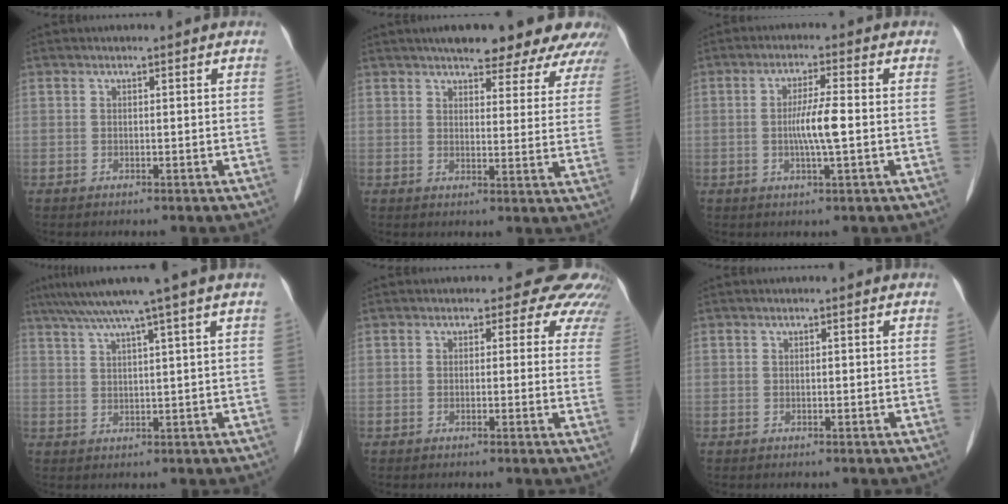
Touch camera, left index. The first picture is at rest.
{"total": 18.9, "force": [16.1, 5.0, 8.4], "torque": [-0.091, 0.008, 0.179]}
{"total": 5.1, "force": [-0.6, 0.2, 5.1], "torque": [-0.101, -0.005, -0.011]}
{"total": 8.0, "force": [5.6, -2.1, 5.4], "torque": [-0.084, 0.023, 0.088]}
{"total": 8.2, "force": [7.2, 3.7, 1.4], "torque": [0.020, 0.003, 0.041]}
{"total": 0.0}